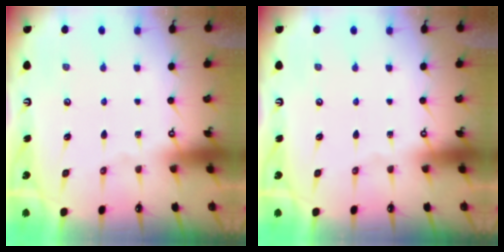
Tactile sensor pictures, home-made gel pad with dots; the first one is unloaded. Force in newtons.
{"total": 0.0}